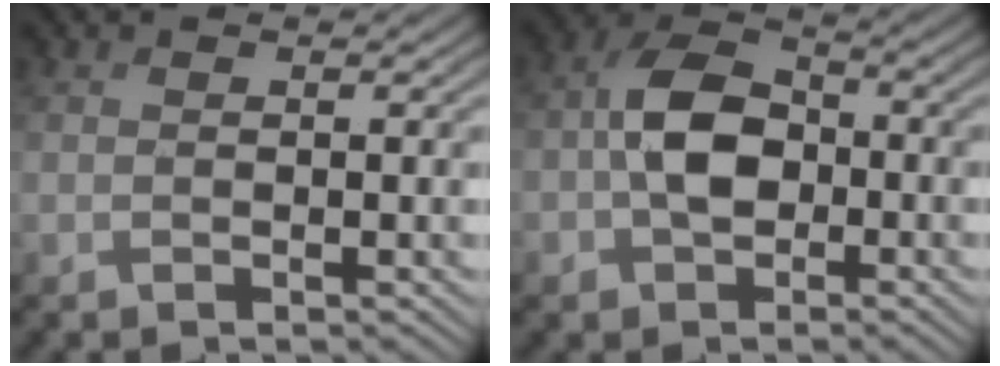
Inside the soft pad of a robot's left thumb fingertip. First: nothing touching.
{"total": 6.9, "force": [-1.3, 4.6, 4.9], "torque": [-0.097, 0.011, -0.037]}